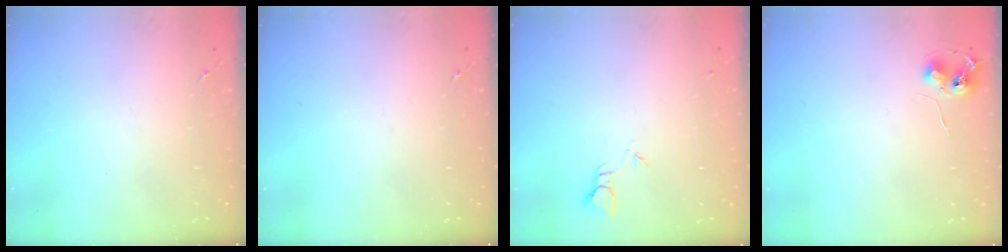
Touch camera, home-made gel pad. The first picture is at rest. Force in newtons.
{"total": 0.0}
{"total": 2.0, "press": 2.0, "slide": 0.1}
{"total": 6.4, "press": 6.3, "slide": 0.7}